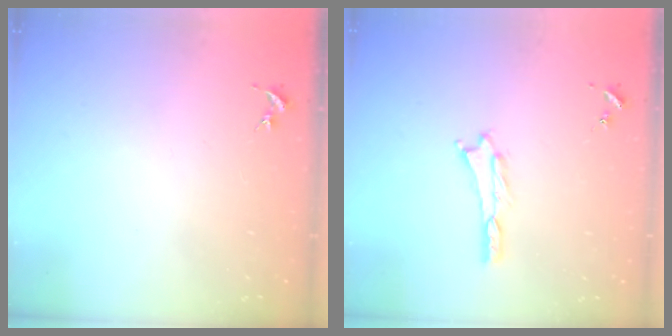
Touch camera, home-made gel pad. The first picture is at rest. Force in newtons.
{"total": 0.7, "press": 0.7, "slide": 0.3}